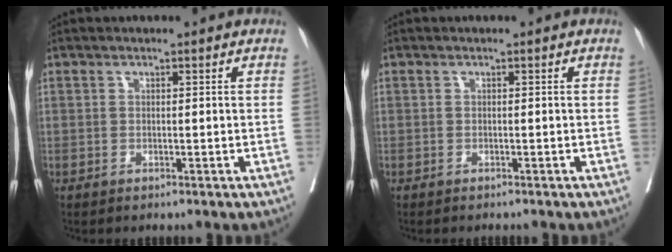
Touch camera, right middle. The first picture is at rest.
{"total": 1.9, "force": [-1.8, 0.3, 0.7], "torque": [-0.010, -0.003, -0.021]}